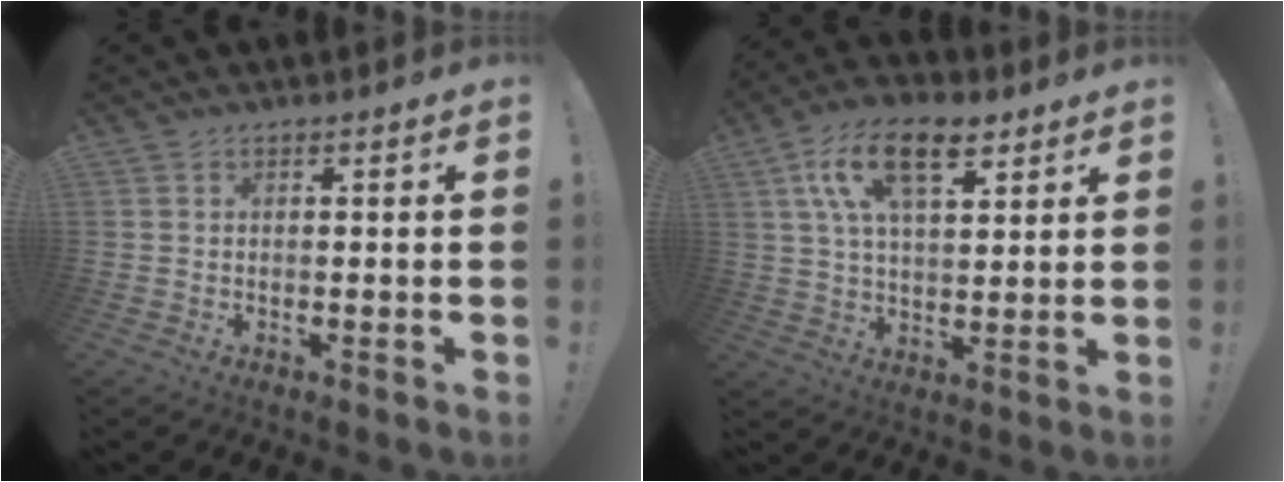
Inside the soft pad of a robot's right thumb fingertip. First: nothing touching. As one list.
[{"total": 15.7, "force": [7.6, 7.9, 11.2], "torque": [-0.181, -0.017, 0.135]}]